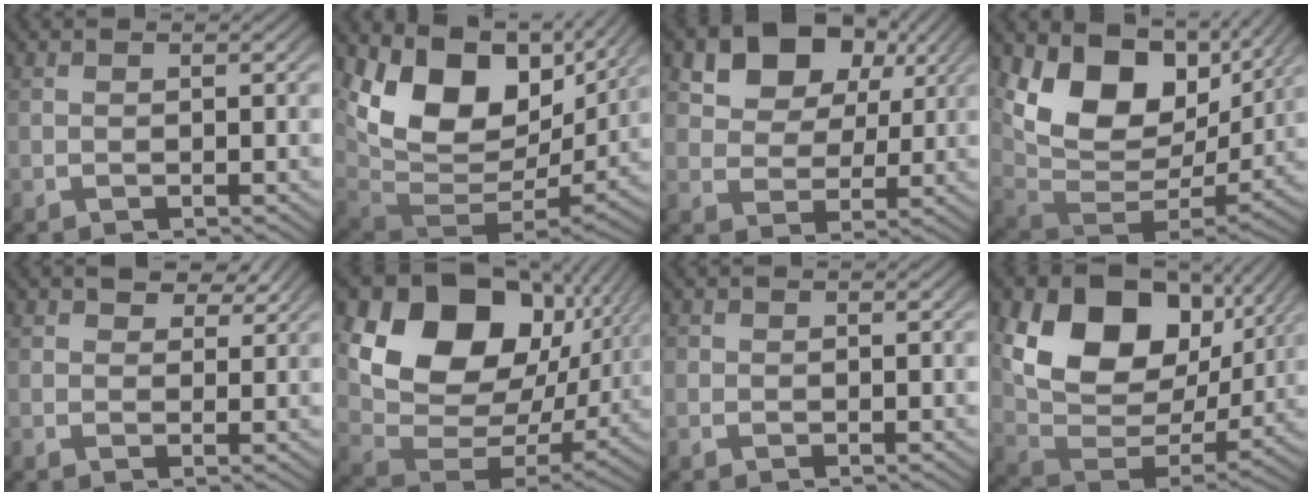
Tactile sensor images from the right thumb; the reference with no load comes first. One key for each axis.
{"total": 15.8, "fx": 1.9, "fy": 11.0, "fz": 11.1, "tx": -0.250, "ty": -0.041, "tz": 0.046}
{"total": 7.8, "fx": 4.1, "fy": 5.0, "fz": 4.4, "tx": -0.095, "ty": -0.005, "tz": 0.074}
{"total": 13.7, "fx": 1.9, "fy": 9.4, "fz": 9.8, "tx": -0.219, "ty": -0.038, "tz": 0.044}
{"total": 2.8, "fx": 2.3, "fy": 1.1, "fz": 1.2, "tx": -0.010, "ty": -0.001, "tz": 0.038}
{"total": 18.6, "fx": 3.2, "fy": 12.7, "fz": 13.2, "tx": -0.256, "ty": -0.022, "tz": 0.059}
{"total": 0.7, "fx": 0.1, "fy": 0.7, "fz": 0.1, "tx": 0.001, "ty": -0.004, "tz": 0.000}
{"total": 14.5, "fx": 3.5, "fy": 9.5, "fz": 10.4, "tx": -0.212, "ty": -0.020, "tz": 0.059}